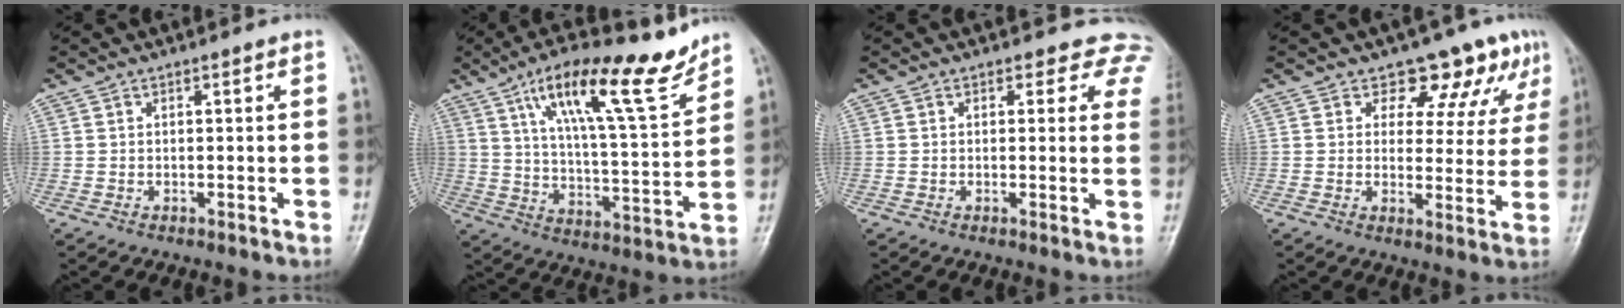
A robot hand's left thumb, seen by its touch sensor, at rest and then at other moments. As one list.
[{"total": 18.7, "force": [12.1, 4.5, 13.5], "torque": [-0.193, -0.053, 0.201]}, {"total": 6.1, "force": [5.0, 3.5, 0.8], "torque": [0.039, -0.016, 0.026]}, {"total": 10.0, "force": [7.1, 6.0, 3.8], "torque": [0.001, -0.035, 0.073]}]